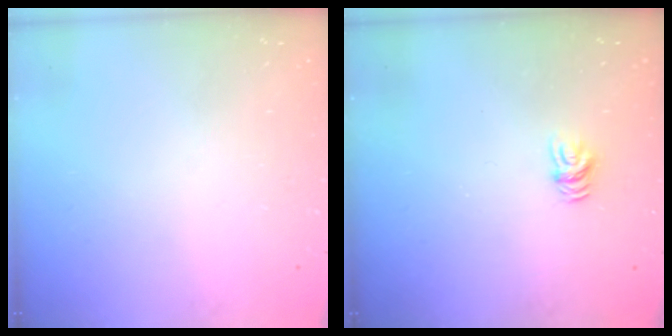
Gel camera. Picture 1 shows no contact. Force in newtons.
{"total": 6.2, "press": 6.2, "slide": 0.3}